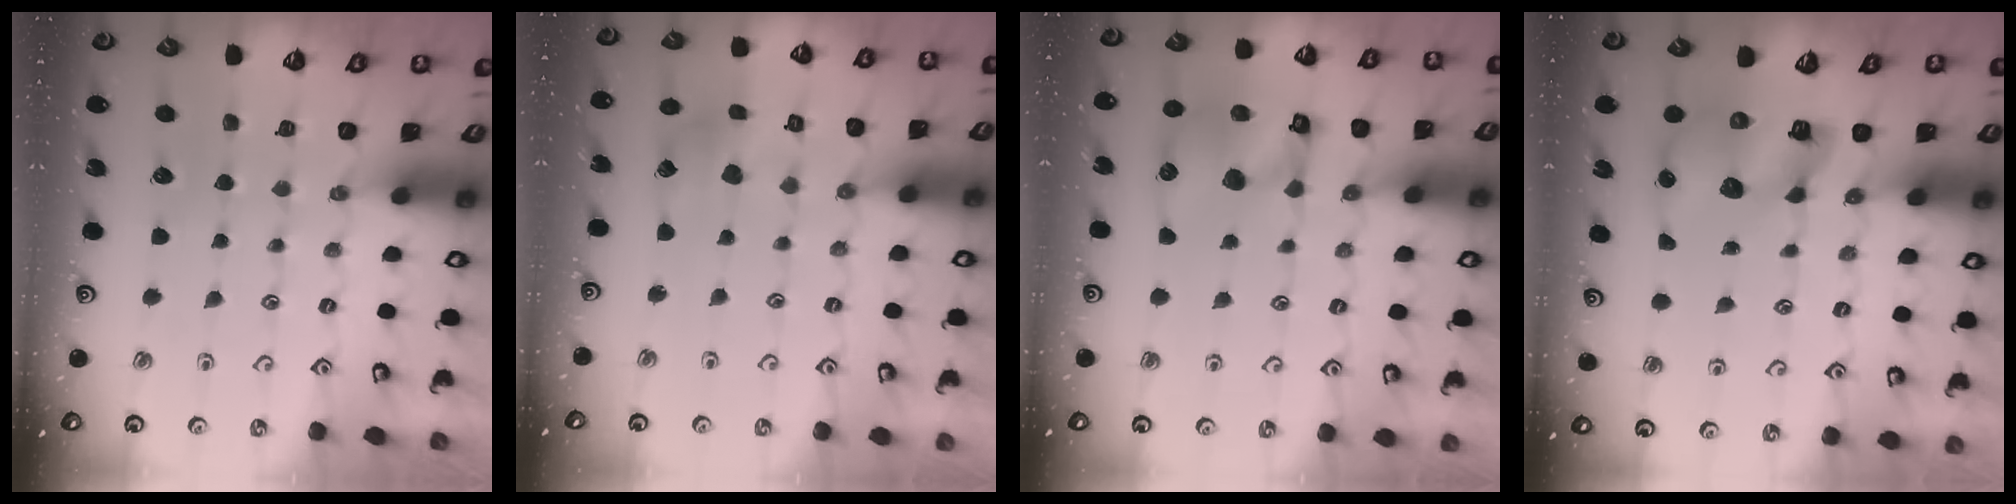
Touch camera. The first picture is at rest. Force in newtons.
{"total": 5.7, "press": 5.7, "slide": 0.6}
{"total": 12.6, "press": 12.5, "slide": 1.7}
{"total": 10.5, "press": 10.4, "slide": 1.2}